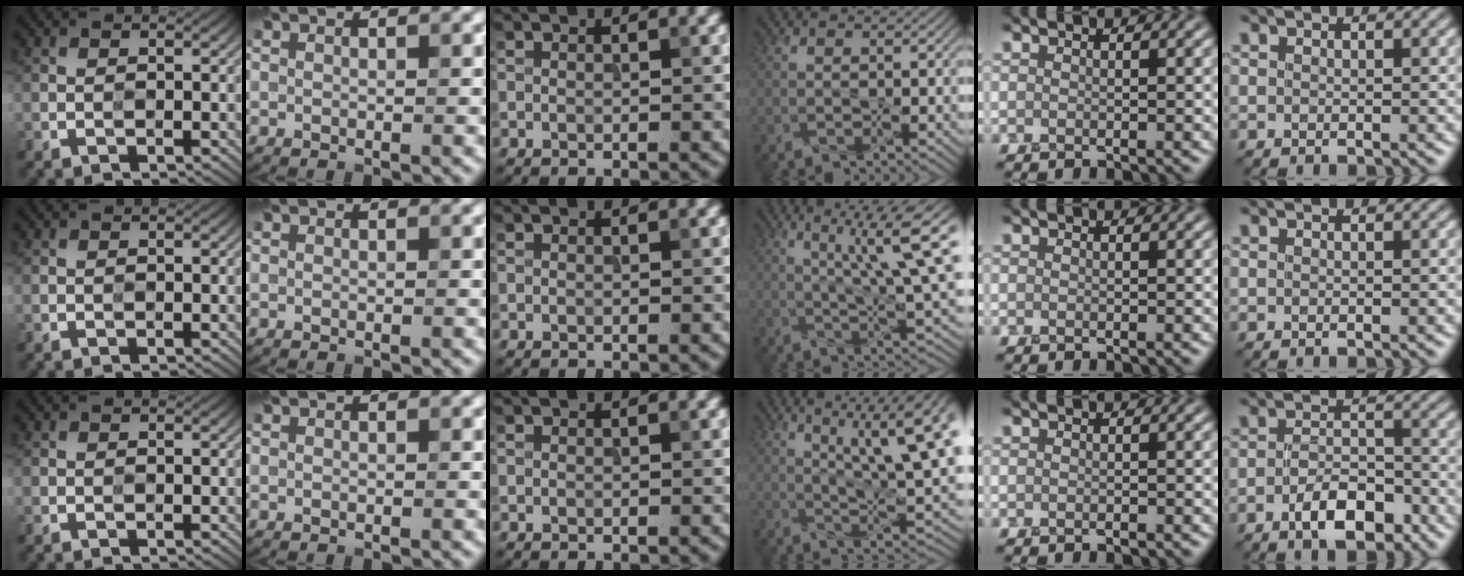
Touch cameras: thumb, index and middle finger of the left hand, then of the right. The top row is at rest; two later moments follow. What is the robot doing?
{"motion": "screw", "object": "mustard bottle"}